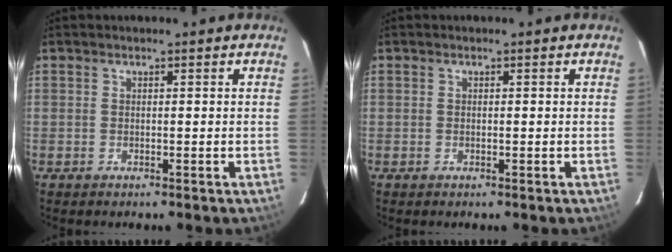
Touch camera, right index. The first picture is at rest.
{"total": 0.0}